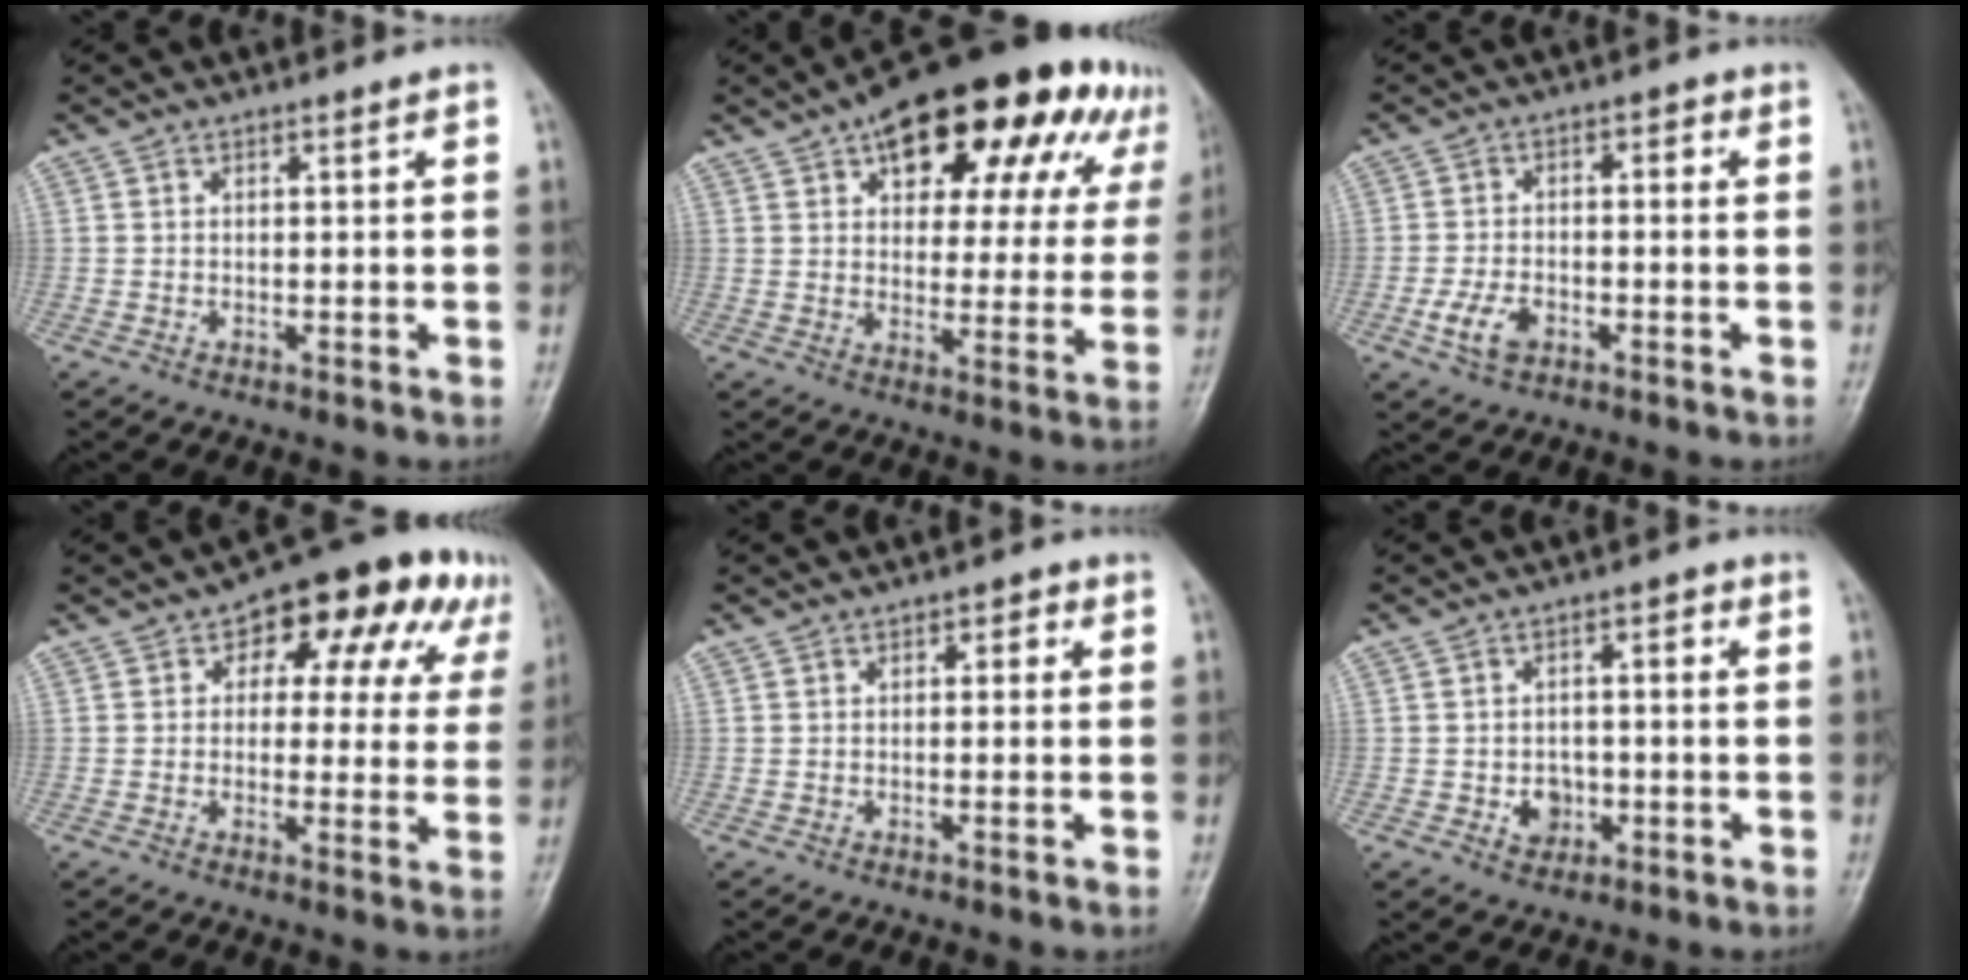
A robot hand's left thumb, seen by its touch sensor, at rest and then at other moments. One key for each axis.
{"total": 24.4, "fx": 13.6, "fy": 11.9, "fz": 16.4, "tx": -0.182, "ty": 0.001, "tz": 0.184}
{"total": 6.2, "fx": -2.4, "fy": 4.0, "fz": 4.2, "tx": -0.068, "ty": 0.020, "tz": -0.046}
{"total": 14.5, "fx": 6.3, "fy": 8.8, "fz": 9.7, "tx": -0.052, "ty": 0.009, "tz": 0.071}
{"total": 2.0, "fx": 0.6, "fy": 1.3, "fz": 1.4, "tx": -0.001, "ty": 0.005, "tz": 0.000}
{"total": 5.2, "fx": -1.3, "fy": 4.3, "fz": 2.6, "tx": -0.010, "ty": 0.014, "tz": -0.020}